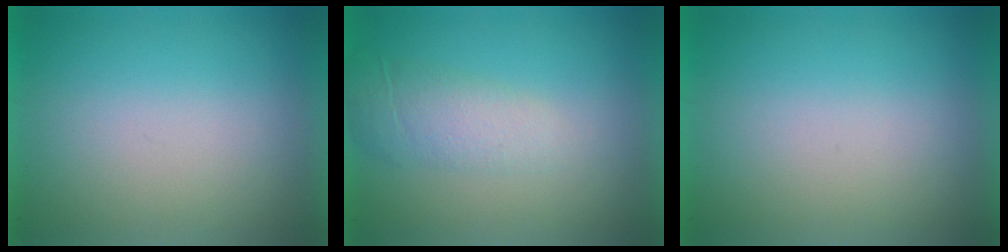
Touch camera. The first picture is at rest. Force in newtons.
{"total": 1.0}
{"total": 0.0}